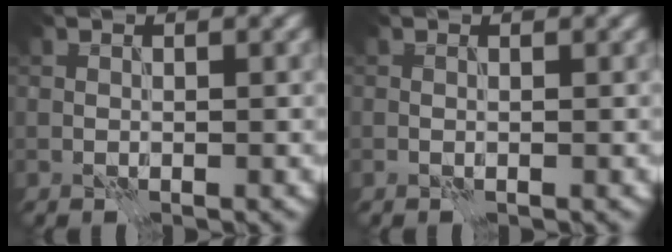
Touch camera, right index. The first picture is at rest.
{"total": 0.6, "force": [0.4, 0.3, 0.4], "torque": [-0.011, -0.001, 0.004]}